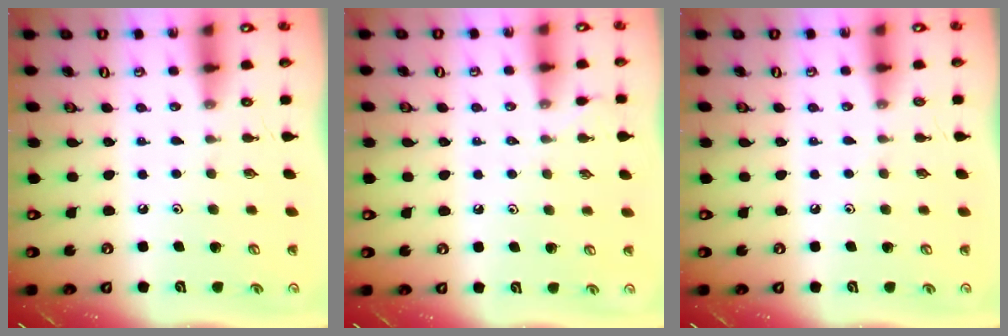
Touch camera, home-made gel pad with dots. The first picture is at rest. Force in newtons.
{"total": 2.9, "press": 2.9, "slide": 0.5}
{"total": 2.7, "press": 2.7, "slide": 0.3}